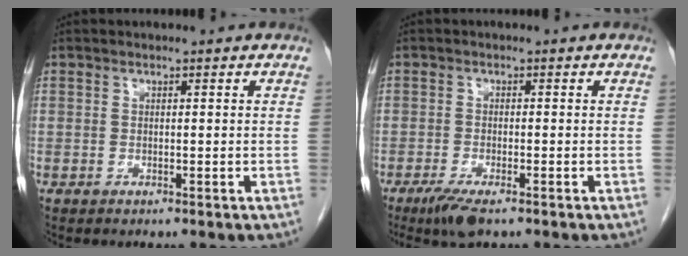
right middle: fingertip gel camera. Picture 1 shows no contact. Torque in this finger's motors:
{"motor_torque": [0.88, -0.76, 0.34, 0.08]}